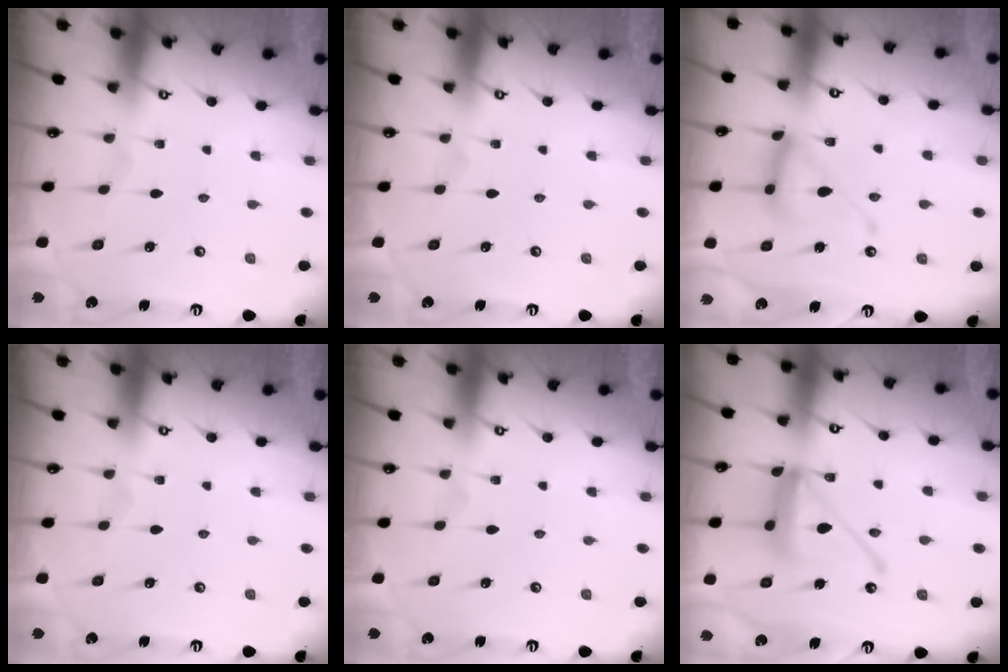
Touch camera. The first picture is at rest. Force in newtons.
{"total": 0.0}
{"total": 13.3, "press": 13.3, "slide": 1.3}
{"total": 0.0}
{"total": 0.0}
{"total": 13.8, "press": 13.7, "slide": 1.4}